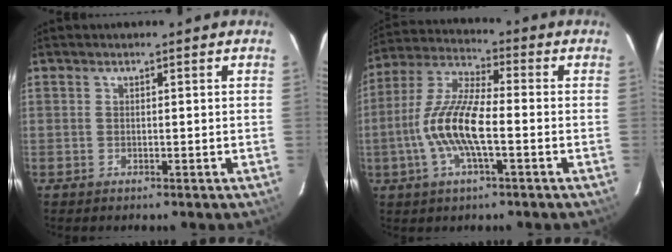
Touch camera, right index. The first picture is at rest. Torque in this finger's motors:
{"motor_torque": [0.53, -0.23, 0.41, 0.21]}